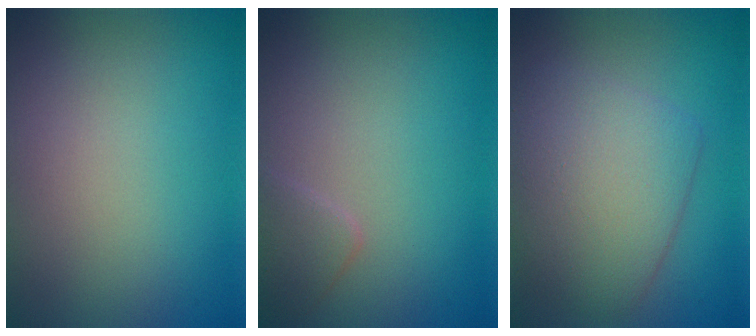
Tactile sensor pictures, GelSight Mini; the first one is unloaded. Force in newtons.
{"total": 1.6, "press": 1.6, "slide": 0.1}
{"total": 6.5, "press": 6.5, "slide": 0.2}